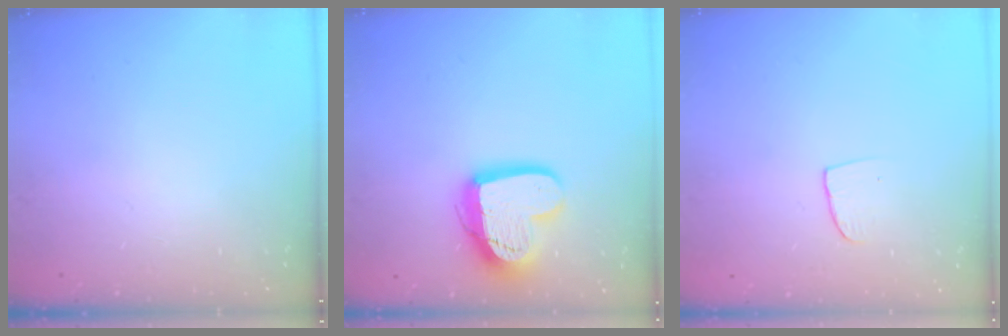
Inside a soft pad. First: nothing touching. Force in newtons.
{"total": 16.7, "press": 16.6, "slide": 1.4}
{"total": 5.5, "press": 5.5, "slide": 0.4}